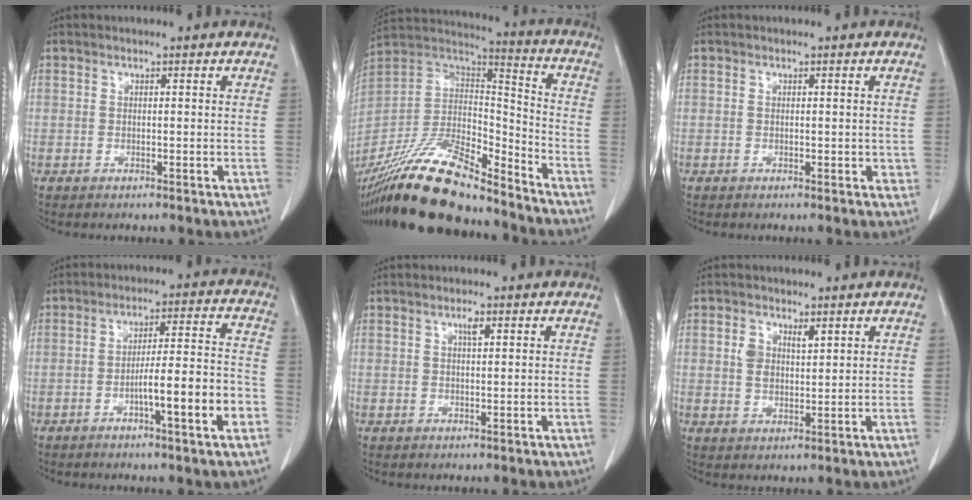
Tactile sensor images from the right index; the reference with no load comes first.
{"total": 22.9, "force": [-18.5, 6.2, 11.9], "torque": [-0.254, -0.007, -0.342]}
{"total": 1.6, "force": [0.0, 1.1, 1.2], "torque": [-0.010, 0.002, 0.001]}
{"total": 10.5, "force": [-3.9, 0.6, 9.8], "torque": [-0.149, 0.011, -0.058]}
{"total": 1.4, "force": [0.7, 0.0, 1.2], "torque": [-0.023, 0.000, 0.012]}
{"total": 3.8, "force": [1.7, 2.2, 2.6], "torque": [-0.050, 0.005, 0.035]}